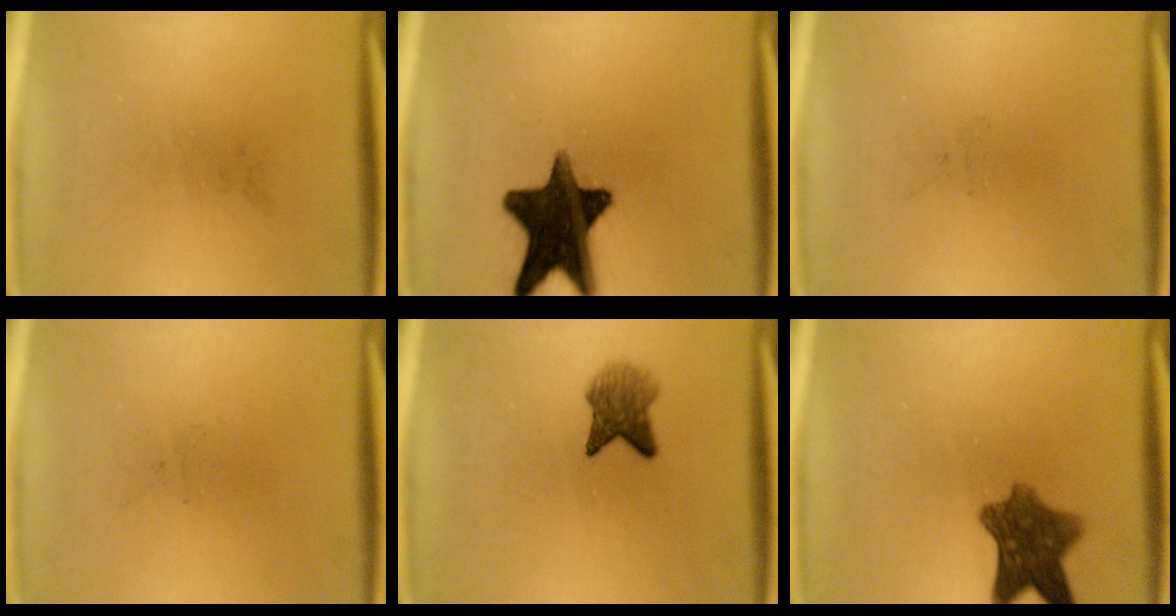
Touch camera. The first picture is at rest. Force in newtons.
{"total": 15.7}
{"total": 0.0}
{"total": 0.0}
{"total": 4.2}
{"total": 8.2}